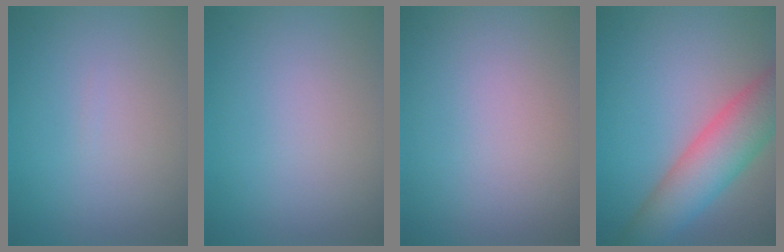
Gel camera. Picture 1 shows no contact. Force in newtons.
{"total": 0.0}
{"total": 0.0}
{"total": 7.6, "press": 7.5, "slide": 0.7}